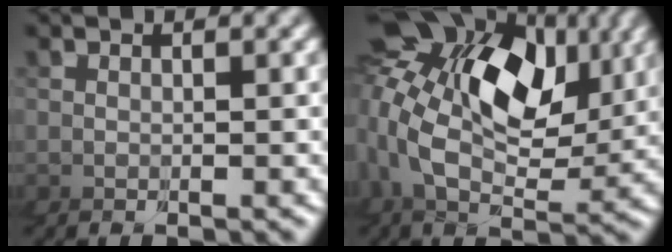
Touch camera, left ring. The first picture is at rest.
{"total": 10.8, "force": [3.3, 7.1, 7.4], "torque": [-0.117, 0.019, 0.032]}